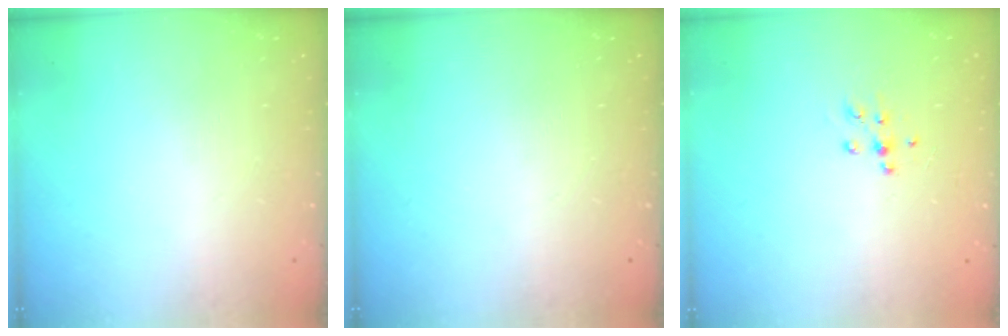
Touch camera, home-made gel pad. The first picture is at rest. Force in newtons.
{"total": 0.0}
{"total": 7.5, "press": 7.4, "slide": 1.0}